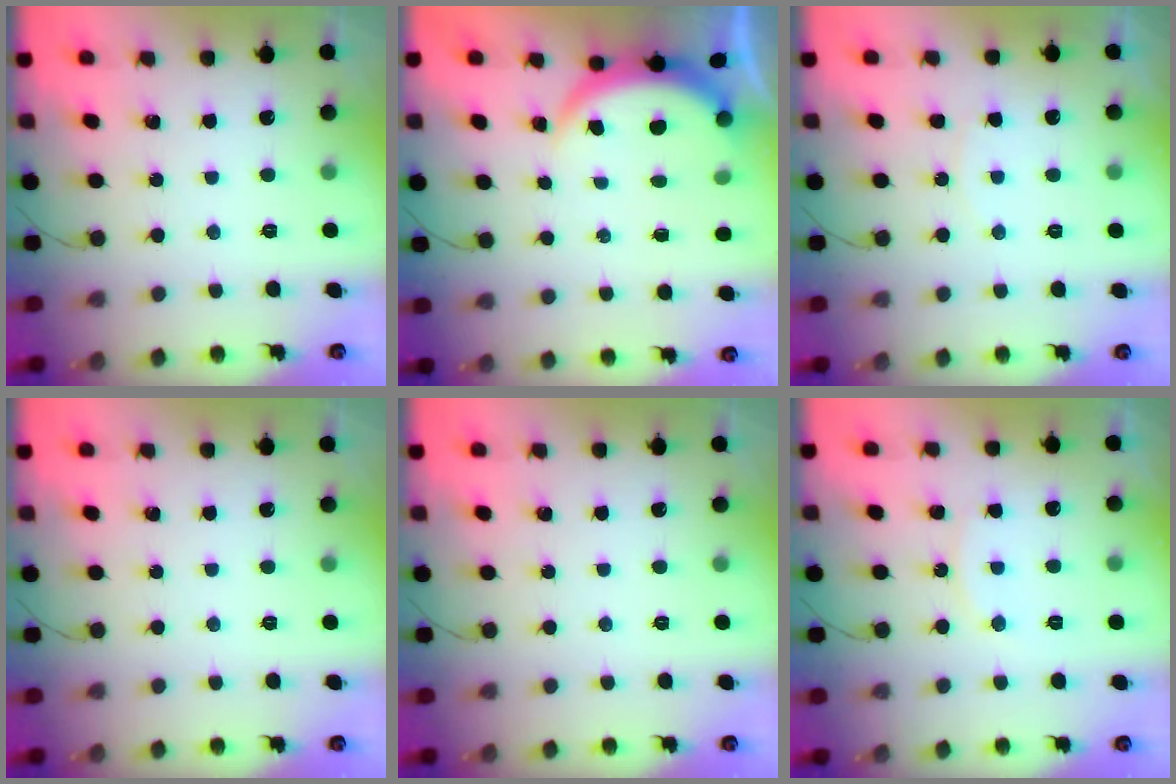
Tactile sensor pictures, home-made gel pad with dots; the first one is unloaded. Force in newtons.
{"total": 3.9, "press": 3.9, "slide": 0.2}
{"total": 3.3, "press": 3.3, "slide": 0.6}
{"total": 0.0}
{"total": 0.0}
{"total": 6.5, "press": 6.5, "slide": 0.2}